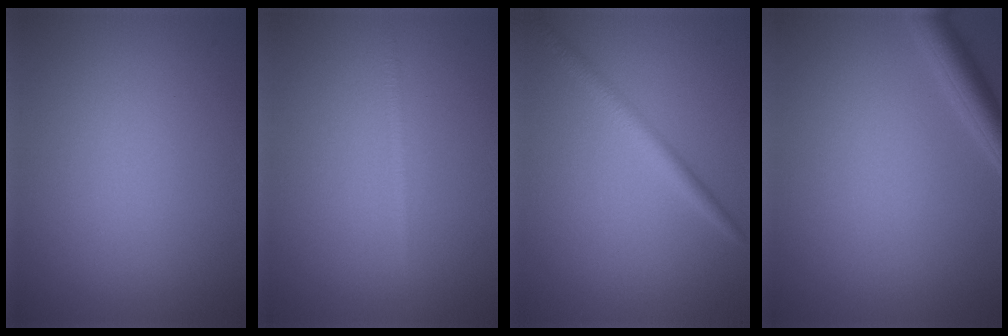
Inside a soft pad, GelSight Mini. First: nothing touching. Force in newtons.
{"total": 0.8, "press": 0.8, "slide": 0.0}
{"total": 2.1, "press": 2.1, "slide": 0.1}
{"total": 2.8, "press": 2.8, "slide": 0.2}